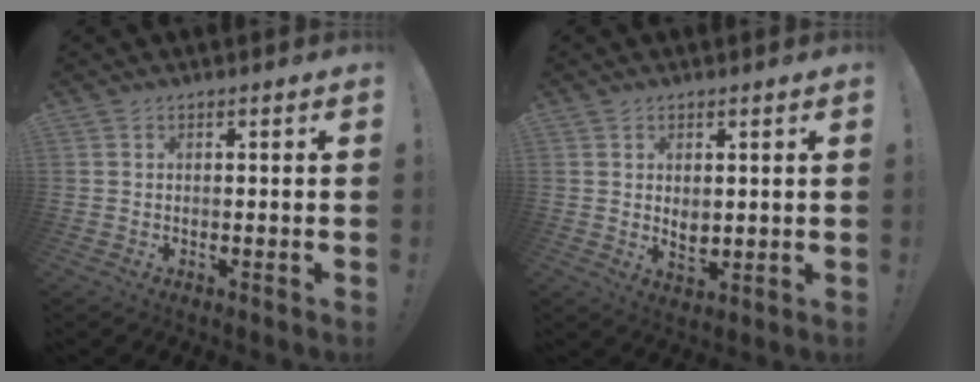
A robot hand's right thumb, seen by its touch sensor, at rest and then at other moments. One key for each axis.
{"total": 3.7, "fx": 1.0, "fy": 2.6, "fz": 2.5, "tx": -0.028, "ty": -0.007, "tz": 0.017}